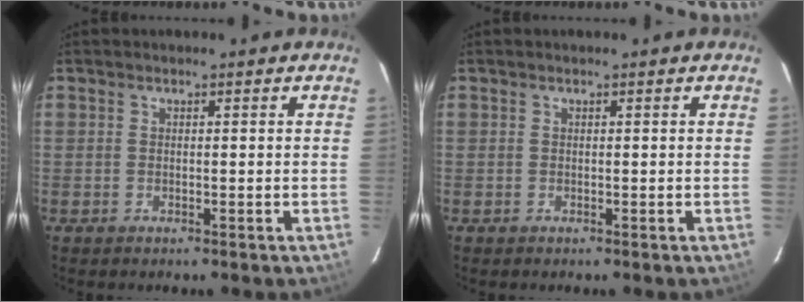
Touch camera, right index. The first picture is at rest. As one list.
[{"total": 0.0}]